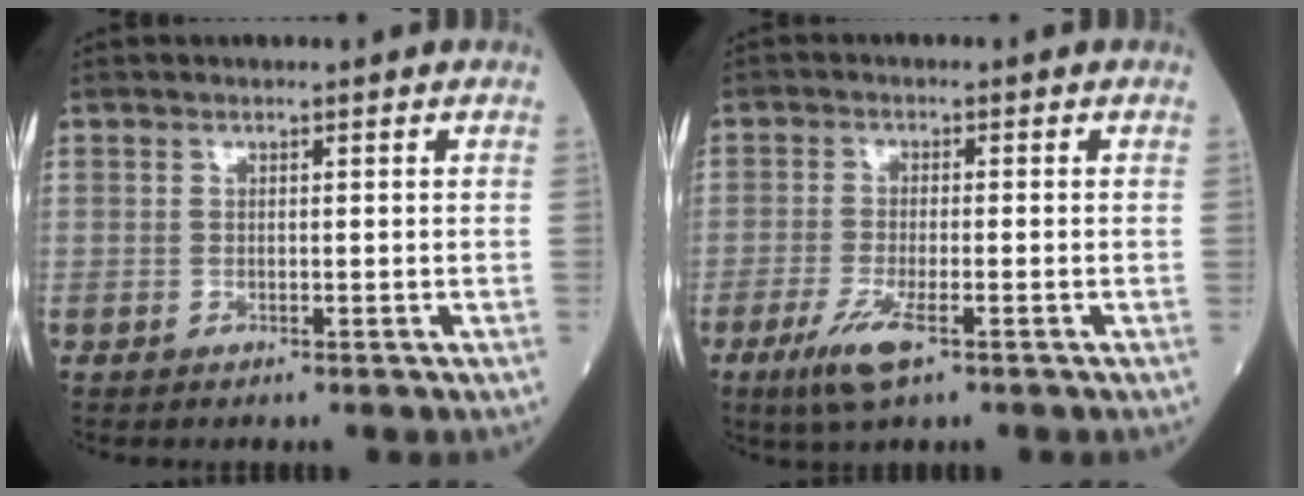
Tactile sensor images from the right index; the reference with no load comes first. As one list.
[{"total": 5.5, "force": [-3.0, 0.9, 4.5], "torque": [-0.099, -0.014, -0.055]}]